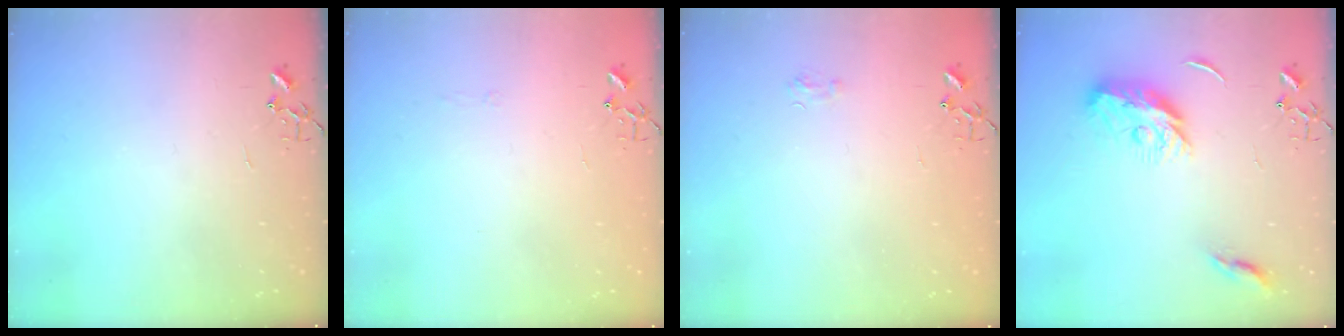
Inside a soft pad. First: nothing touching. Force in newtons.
{"total": 2.6, "press": 2.6, "slide": 0.5}
{"total": 5.5, "press": 5.4, "slide": 0.8}
{"total": 11.1, "press": 11.0, "slide": 0.8}